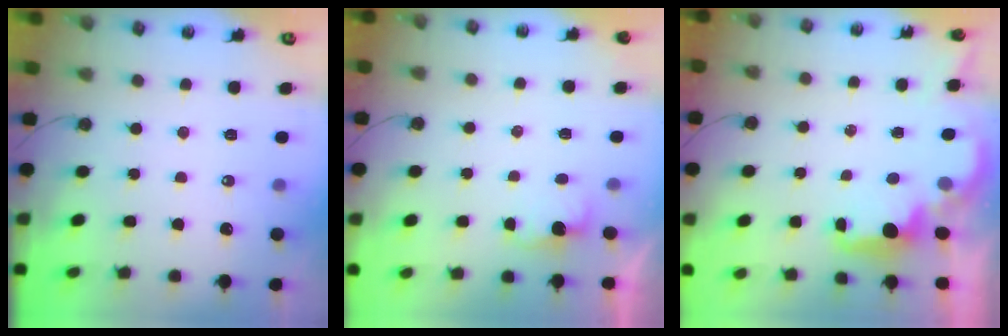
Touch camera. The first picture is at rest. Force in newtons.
{"total": 1.8, "press": 1.6, "slide": 0.8}
{"total": 2.2, "press": 2.1, "slide": 0.8}